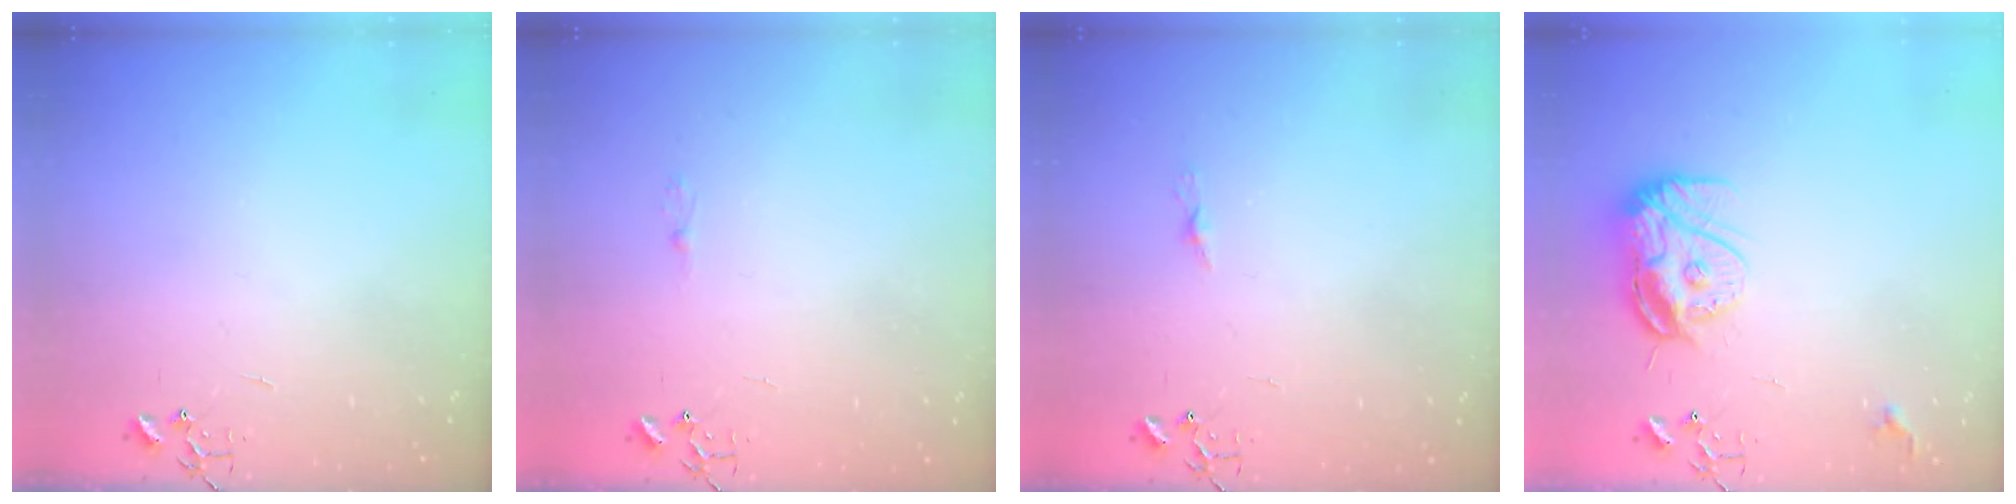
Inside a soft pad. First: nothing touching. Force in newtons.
{"total": 2.5, "press": 2.5, "slide": 0.3}
{"total": 3.8, "press": 3.7, "slide": 0.3}
{"total": 12.4, "press": 12.4, "slide": 1.4}